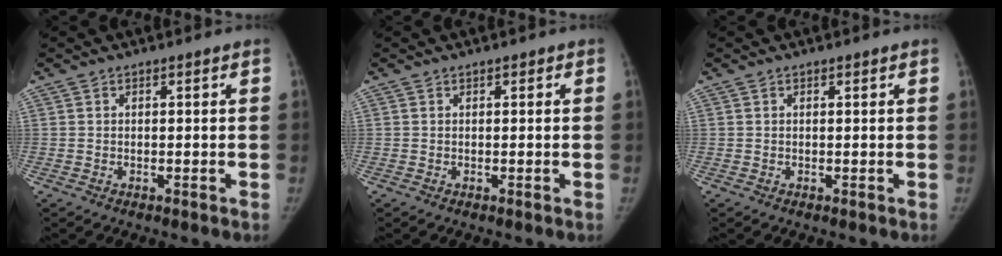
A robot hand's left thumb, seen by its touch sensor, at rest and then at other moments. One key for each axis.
{"total": 0.7, "fx": 0.4, "fy": 0.5, "fz": 0.3, "tx": 0.004, "ty": 0.000, "tz": 0.002}
{"total": 0.8, "fx": 0.5, "fy": 0.4, "fz": 0.4, "tx": -0.005, "ty": -0.001, "tz": 0.004}